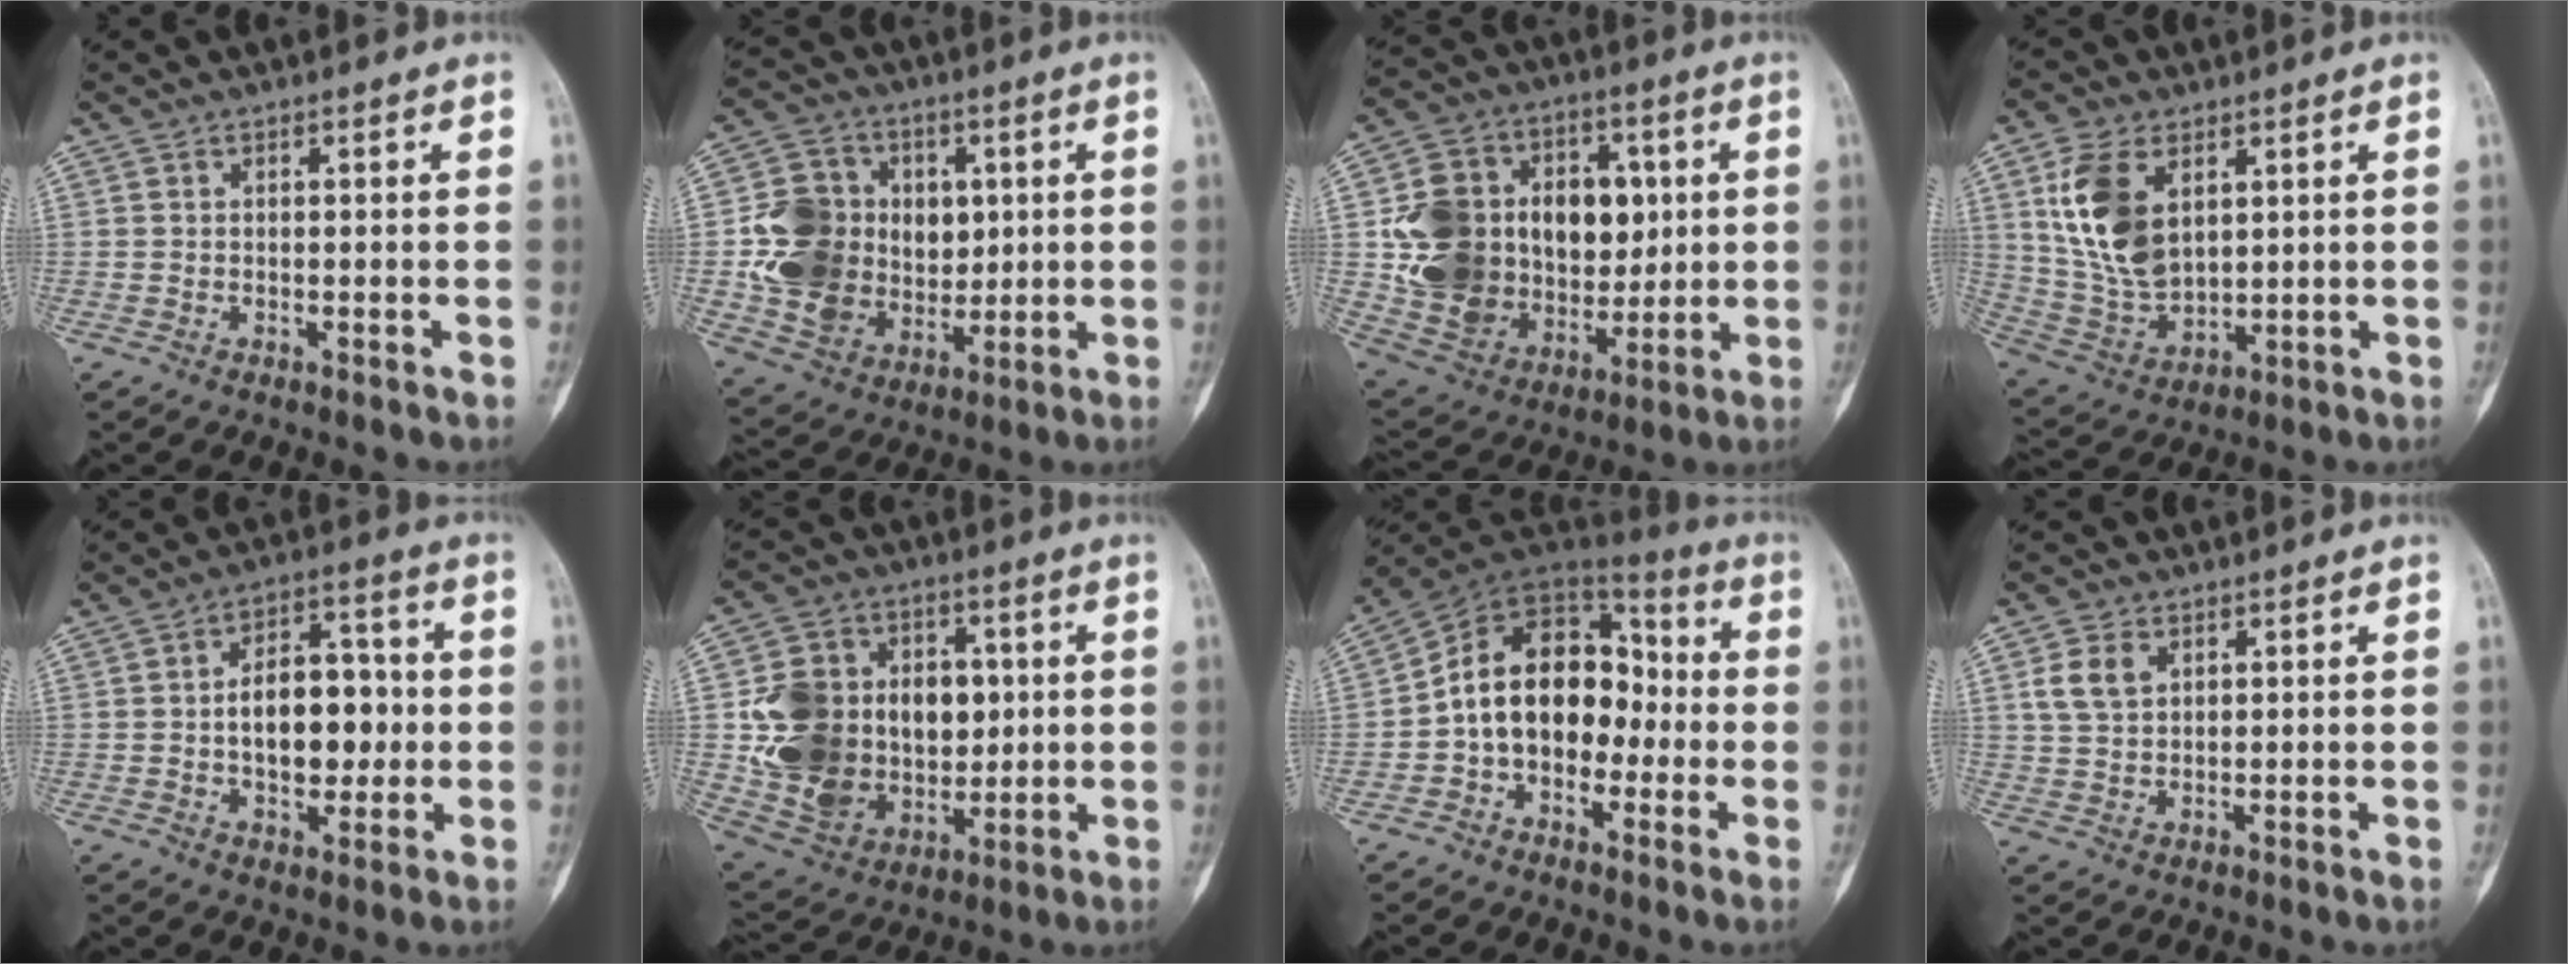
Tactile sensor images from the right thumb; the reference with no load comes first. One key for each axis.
{"total": 17.8, "fx": 1.3, "fy": 14.7, "fz": 9.9, "tx": -0.137, "ty": 0.006, "tz": 0.041}
{"total": 24.7, "fx": 2.4, "fy": 18.7, "fz": 15.9, "tx": -0.244, "ty": 0.017, "tz": 0.066}
{"total": 14.6, "fx": 4.8, "fy": 8.8, "fz": 10.6, "tx": -0.196, "ty": -0.015, "tz": 0.107}
{"total": 13.1, "fx": -0.4, "fy": 8.0, "fz": 10.3, "tx": -0.119, "ty": 0.025, "tz": -0.007}
{"total": 22.0, "fx": 1.2, "fy": 17.2, "fz": 13.7, "tx": -0.204, "ty": 0.015, "tz": 0.047}
{"total": 16.1, "fx": -2.0, "fy": 11.4, "fz": 11.2, "tx": -0.148, "ty": 0.056, "tz": -0.047}
{"total": 5.6, "fx": 2.1, "fy": 3.9, "fz": 3.4, "tx": -0.056, "ty": 0.001, "tz": 0.045}